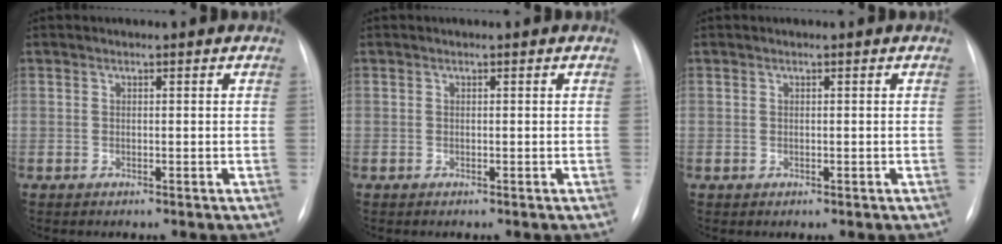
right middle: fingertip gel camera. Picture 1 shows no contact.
{"total": 0.0}
{"total": 0.0}